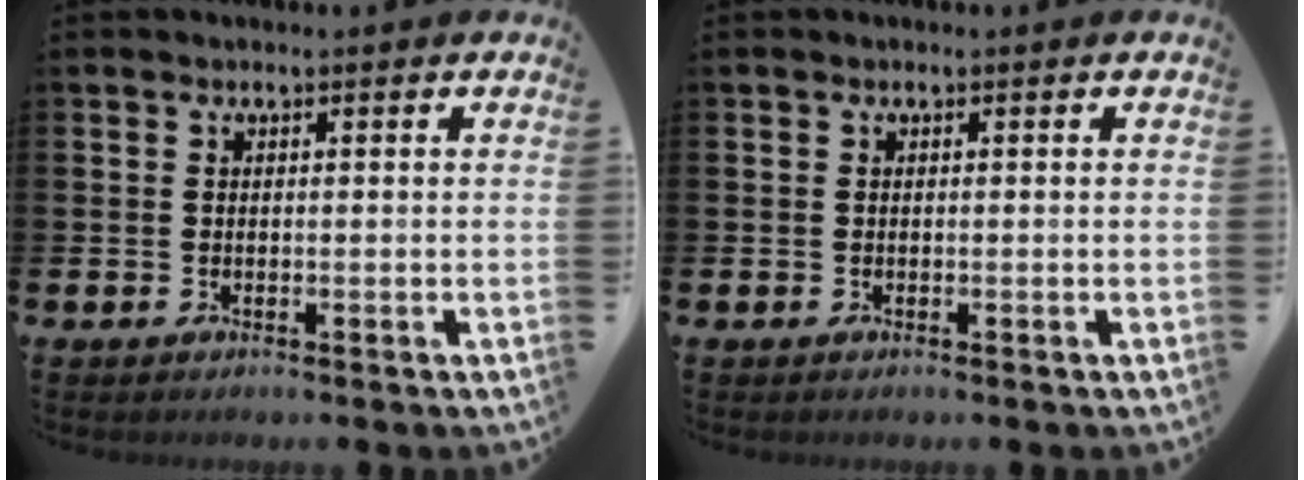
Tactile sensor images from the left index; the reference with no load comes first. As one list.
[{"total": 0.0}]